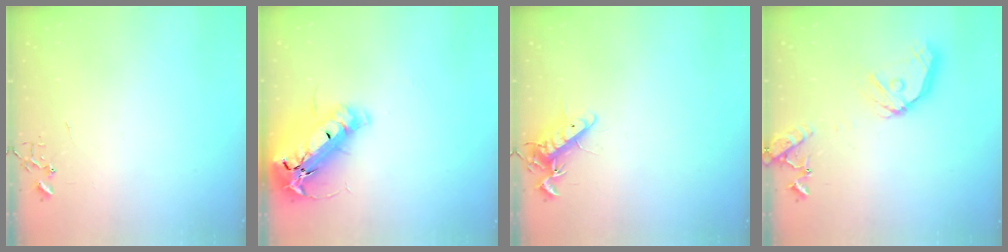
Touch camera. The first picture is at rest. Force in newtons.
{"total": 25.0, "press": 24.5, "slide": 4.9}
{"total": 11.3, "press": 11.2, "slide": 1.5}
{"total": 16.6, "press": 16.4, "slide": 2.7}